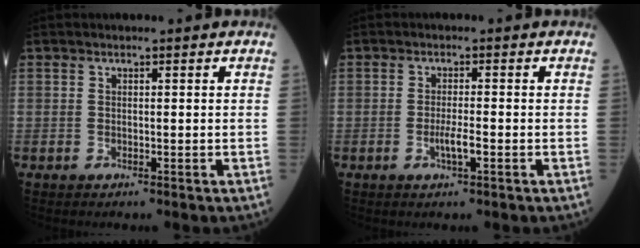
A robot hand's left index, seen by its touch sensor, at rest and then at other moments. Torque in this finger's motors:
{"motor_torque": [0.80, 0.09, 0.30, 0.08]}